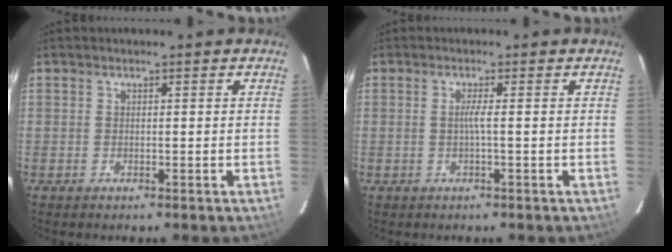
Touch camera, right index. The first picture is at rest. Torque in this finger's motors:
{"motor_torque": [0.27, -0.09, 0.12, 0.05]}